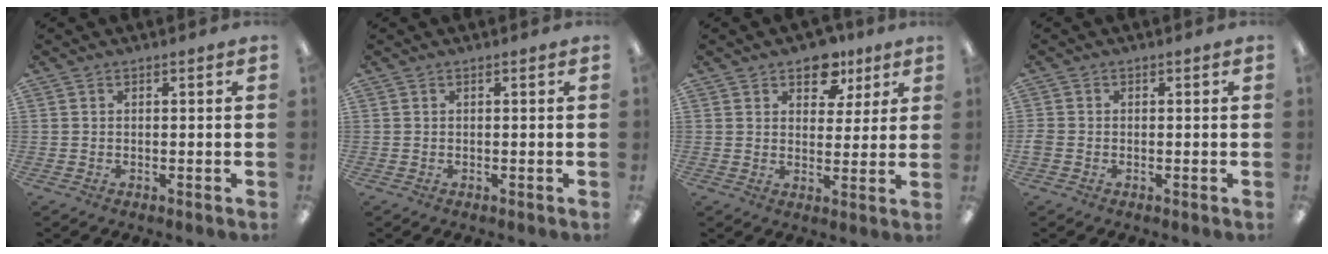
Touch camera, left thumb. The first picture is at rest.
{"total": 0.0}
{"total": 11.9, "force": [8.0, 6.7, 5.7], "torque": [-0.075, -0.036, 0.140]}
{"total": 1.2, "force": [-0.7, 1.0, 0.2], "torque": [-0.001, 0.002, -0.013]}